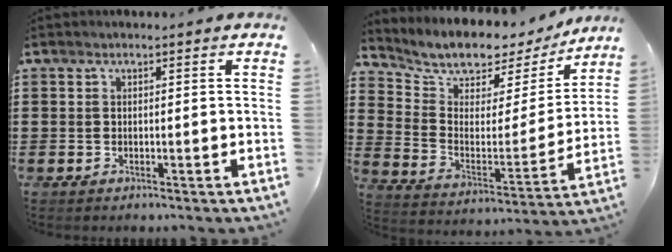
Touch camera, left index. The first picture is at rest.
{"total": 6.2, "force": [5.9, 2.0, 0.4], "torque": [-0.042, -0.055, 0.097]}